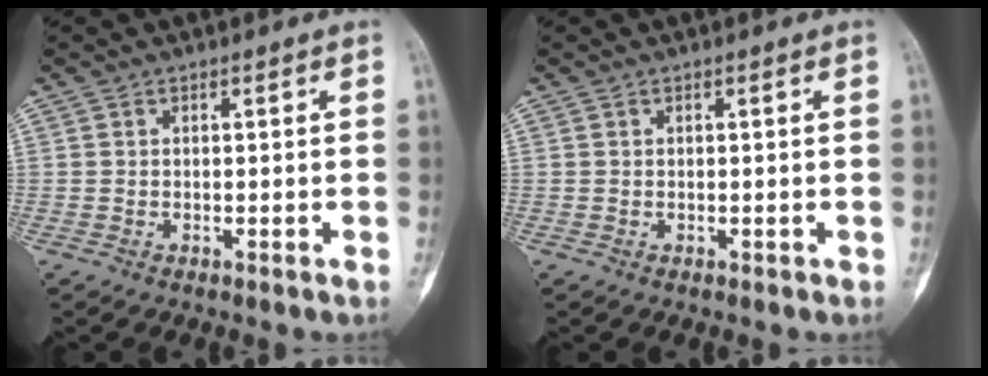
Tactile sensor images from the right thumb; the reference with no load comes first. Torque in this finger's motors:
{"motor_torque": [0.15, 0.15, 0.09, -0.09, 0.03]}